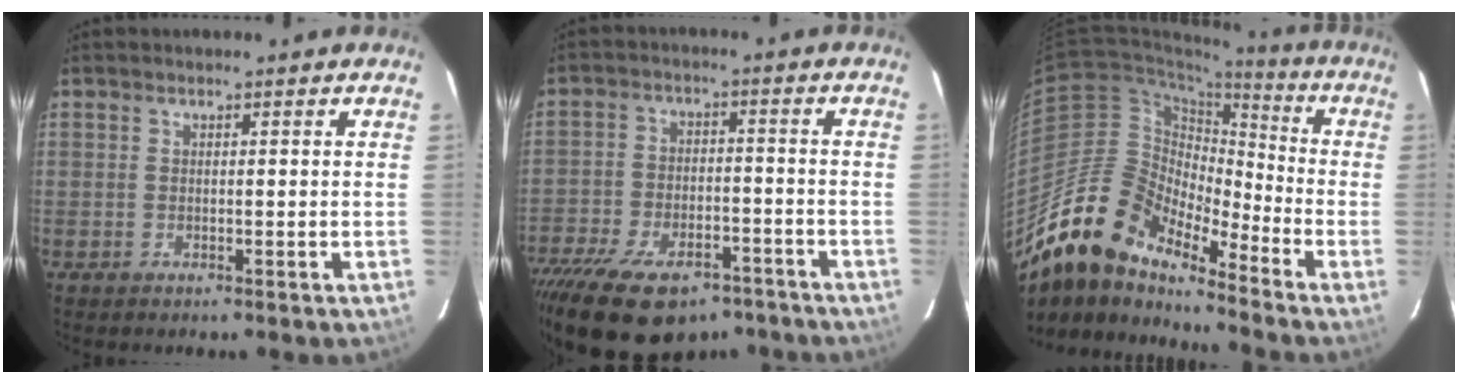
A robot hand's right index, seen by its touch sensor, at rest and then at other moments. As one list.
[{"total": 22.1, "force": [-15.5, 10.4, 11.8], "torque": [-0.248, -0.025, -0.235]}, {"total": 17.5, "force": [-14.6, 6.0, 7.5], "torque": [-0.128, 0.003, -0.283]}]